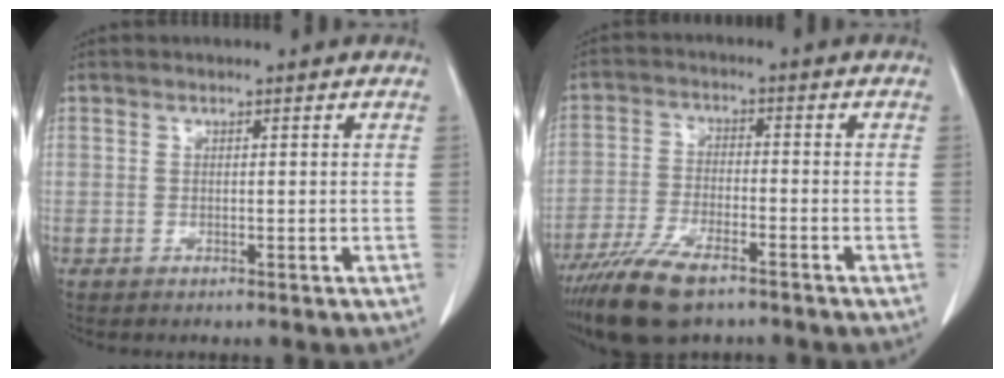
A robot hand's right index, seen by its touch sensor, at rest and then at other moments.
{"total": 10.5, "force": [-7.7, 3.1, 6.4], "torque": [-0.127, -0.019, -0.142]}